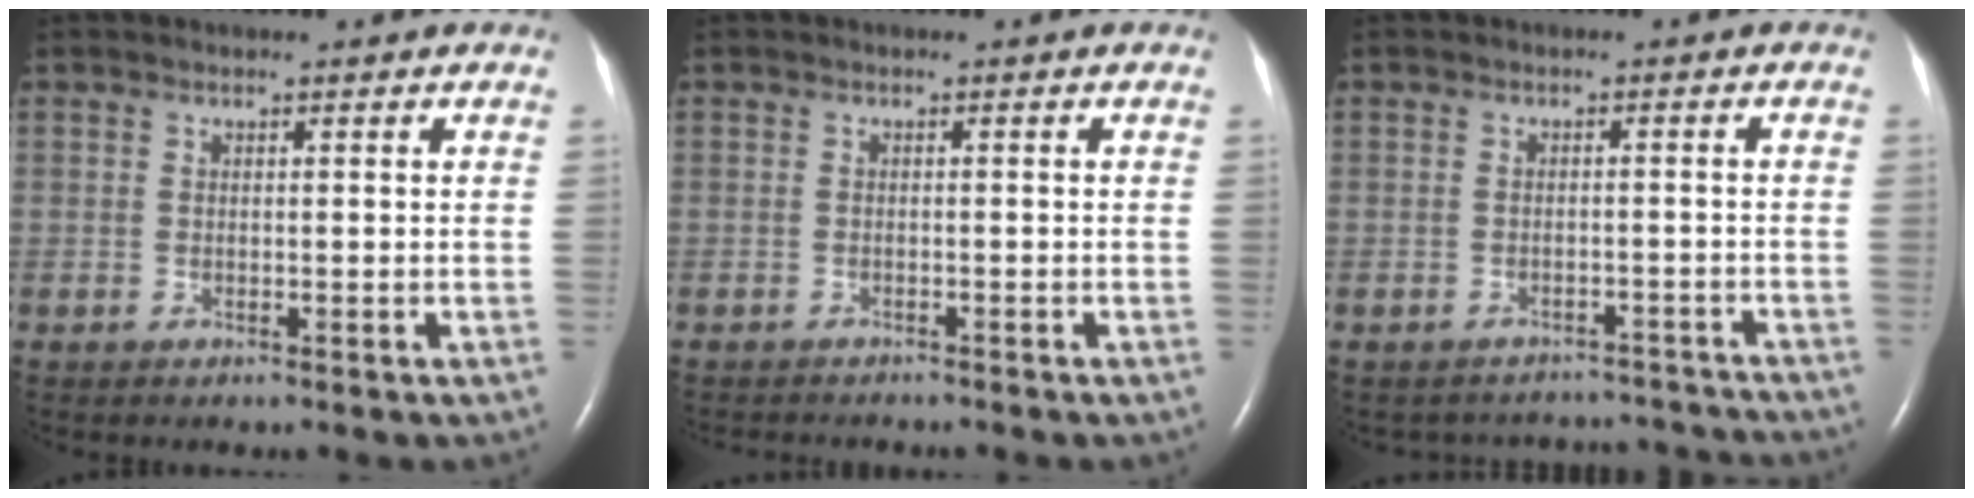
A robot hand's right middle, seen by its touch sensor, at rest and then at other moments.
{"total": 3.9, "force": [-3.6, 0.7, 1.2], "torque": [-0.014, -0.007, -0.047]}
{"total": 9.2, "force": [-8.8, 2.7, -0.4], "torque": [0.004, 0.029, -0.094]}